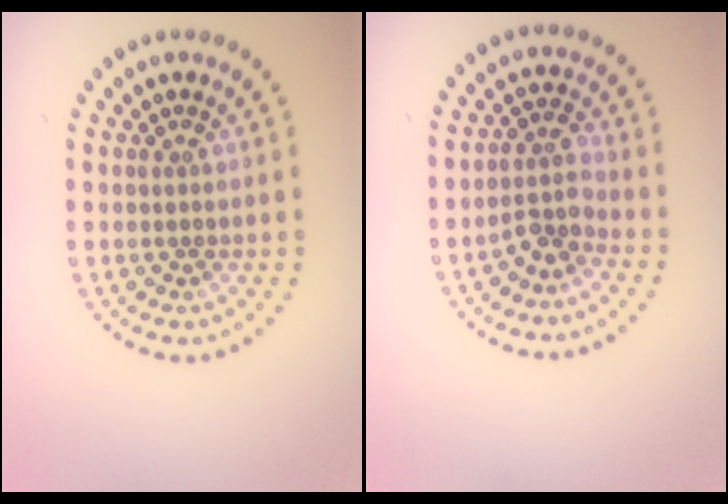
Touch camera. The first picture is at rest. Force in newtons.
{"total": 2.7, "press": 2.0, "slide": 1.8}